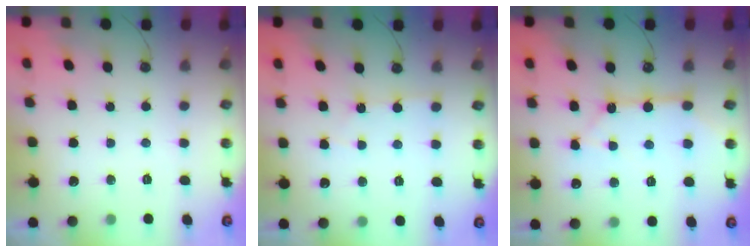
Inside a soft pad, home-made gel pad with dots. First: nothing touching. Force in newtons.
{"total": 3.1, "press": 3.1, "slide": 0.5}
{"total": 10.8, "press": 10.8, "slide": 0.6}